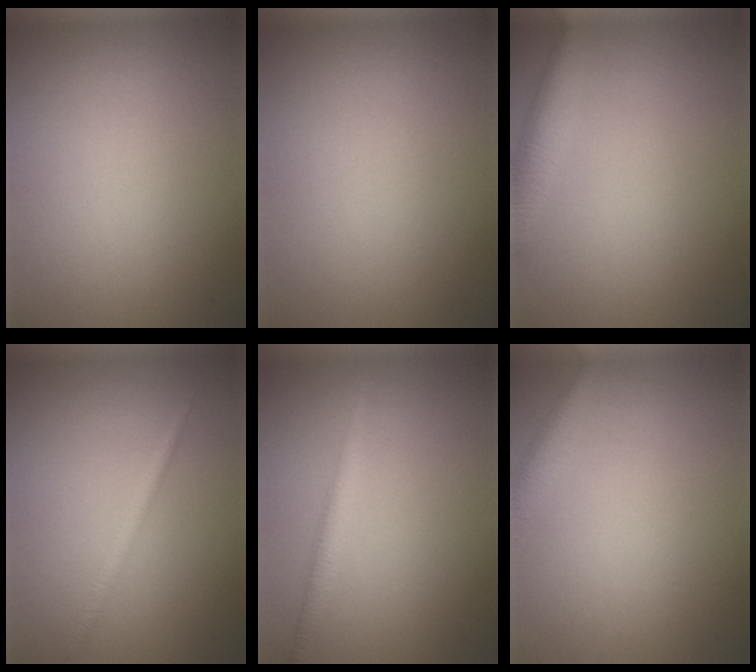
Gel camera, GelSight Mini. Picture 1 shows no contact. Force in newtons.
{"total": 0.0}
{"total": 4.1, "press": 4.0, "slide": 0.3}
{"total": 1.3, "press": 1.3, "slide": 0.1}
{"total": 2.2, "press": 2.1, "slide": 0.0}
{"total": 2.9, "press": 2.9, "slide": 0.1}